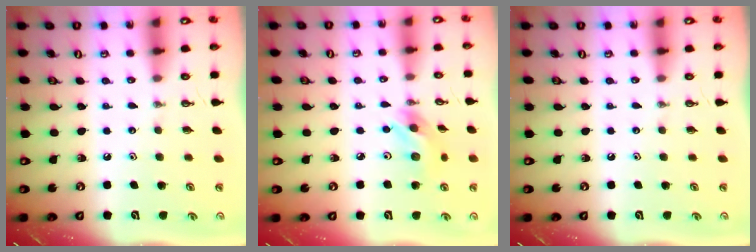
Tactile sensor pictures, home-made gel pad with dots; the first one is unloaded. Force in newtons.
{"total": 9.8, "press": 9.8, "slide": 0.8}
{"total": 0.0}